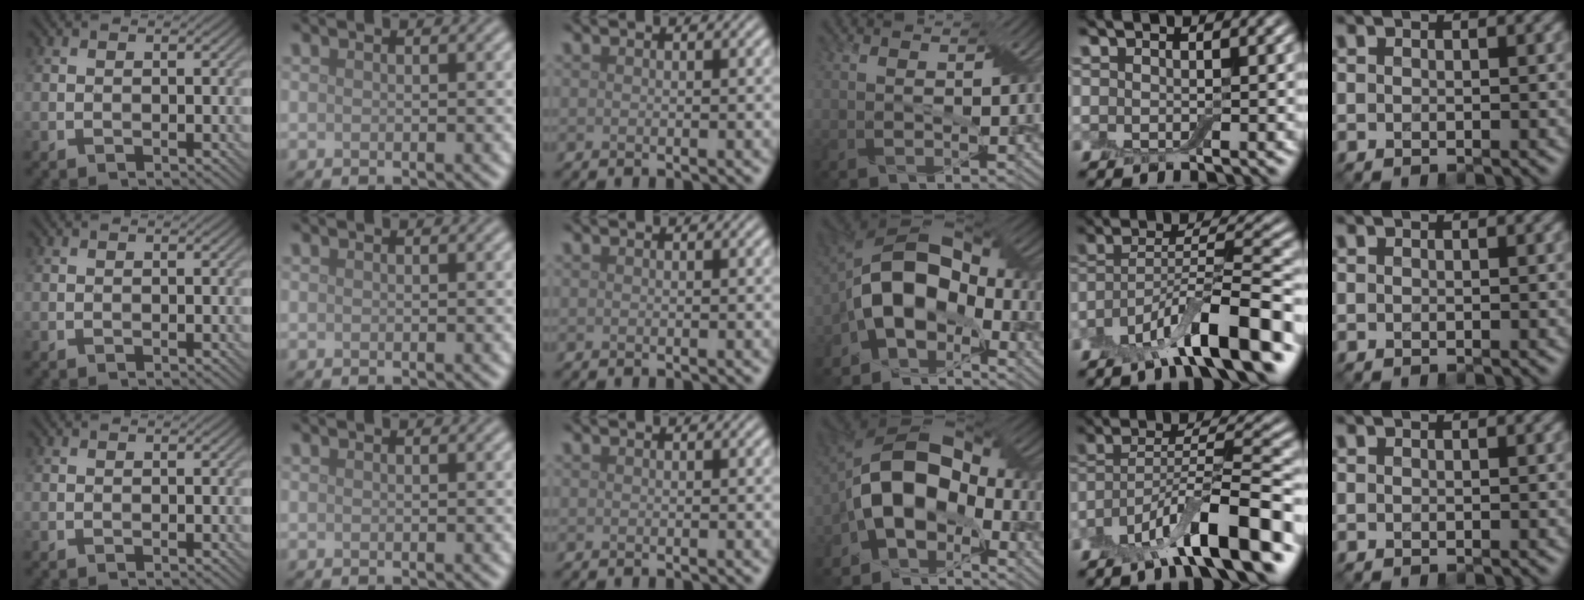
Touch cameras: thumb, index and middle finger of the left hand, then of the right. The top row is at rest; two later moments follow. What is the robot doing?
{"motion": "fold", "object": "bandage"}